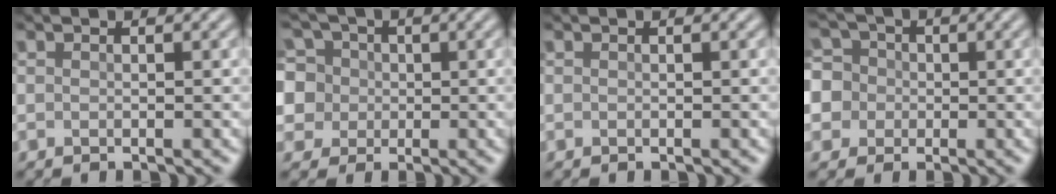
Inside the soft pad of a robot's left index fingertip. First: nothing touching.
{"total": 10.1, "force": [3.1, 8.5, 4.4], "torque": [-0.096, 0.042, 0.024]}
{"total": 0.0}
{"total": 8.7, "force": [-0.1, 8.1, 3.0], "torque": [-0.068, 0.030, -0.037]}